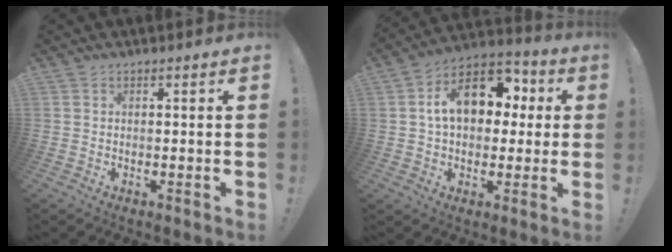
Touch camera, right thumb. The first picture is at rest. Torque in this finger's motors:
{"motor_torque": [1.83, 2.70, 1.68, -0.04, 0.08]}